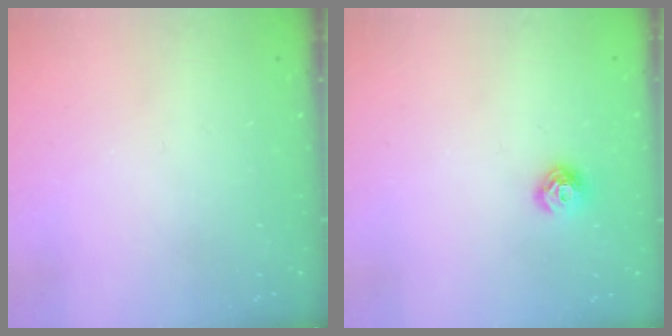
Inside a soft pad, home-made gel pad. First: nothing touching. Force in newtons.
{"total": 8.0, "press": 8.0, "slide": 1.0}